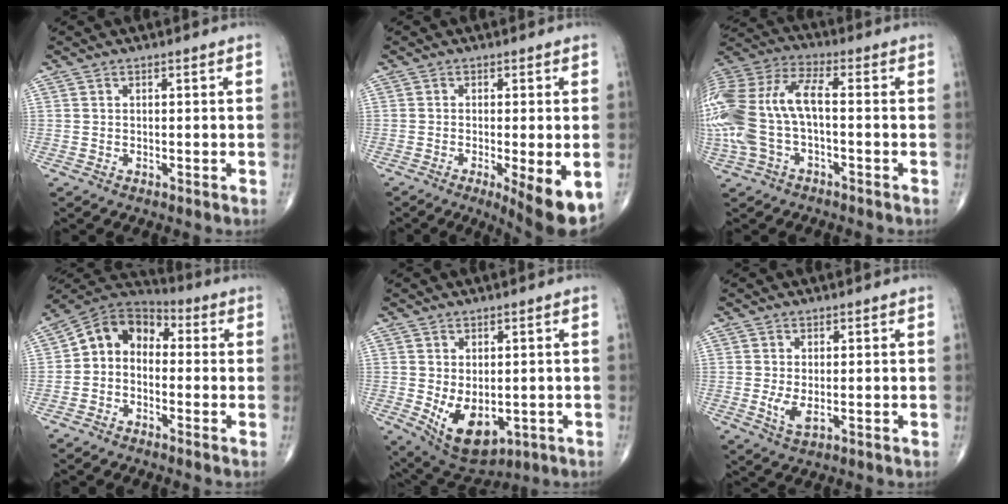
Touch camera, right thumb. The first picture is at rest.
{"total": 10.0, "force": [-3.8, 2.2, 9.0], "torque": [-0.124, -0.022, -0.053]}
{"total": 19.4, "force": [-2.1, 9.5, 16.8], "torque": [-0.405, 0.036, -0.039]}
{"total": 9.3, "force": [-0.6, 7.2, 5.8], "torque": [-0.075, 0.045, -0.032]}
{"total": 10.0, "force": [-1.7, 5.9, 7.9], "torque": [-0.117, -0.011, -0.002]}
{"total": 3.1, "force": [-0.2, 1.2, 2.9], "torque": [-0.061, -0.010, 0.000]}